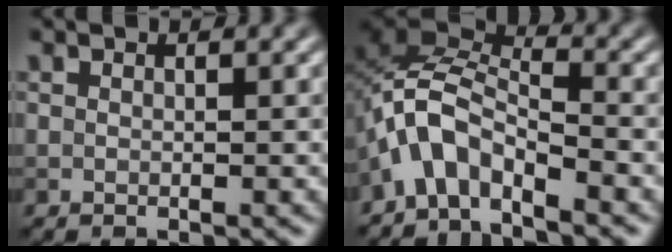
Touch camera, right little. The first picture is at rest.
{"total": 5.0, "force": [-3.3, 2.3, 3.0], "torque": [-0.048, 0.009, -0.076]}